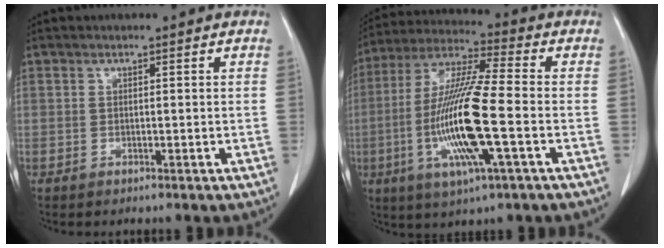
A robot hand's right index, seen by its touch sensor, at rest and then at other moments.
{"total": 16.0, "force": [-3.6, 1.0, 15.6], "torque": [-0.319, -0.012, -0.069]}